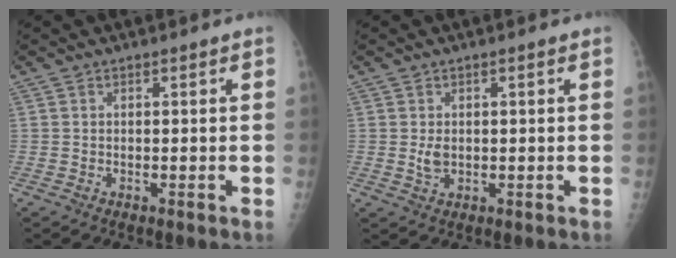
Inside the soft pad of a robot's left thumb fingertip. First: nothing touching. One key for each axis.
{"total": 2.6, "fx": 0.2, "fy": 1.6, "fz": 2.0, "tx": -0.029, "ty": -0.004, "tz": 0.008}